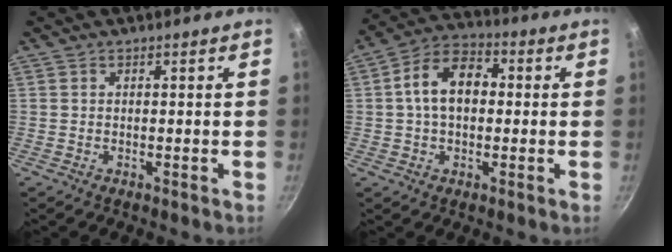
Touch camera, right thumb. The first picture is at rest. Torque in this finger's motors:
{"motor_torque": [-0.37, 1.70, 1.02, 0.11, 0.37]}